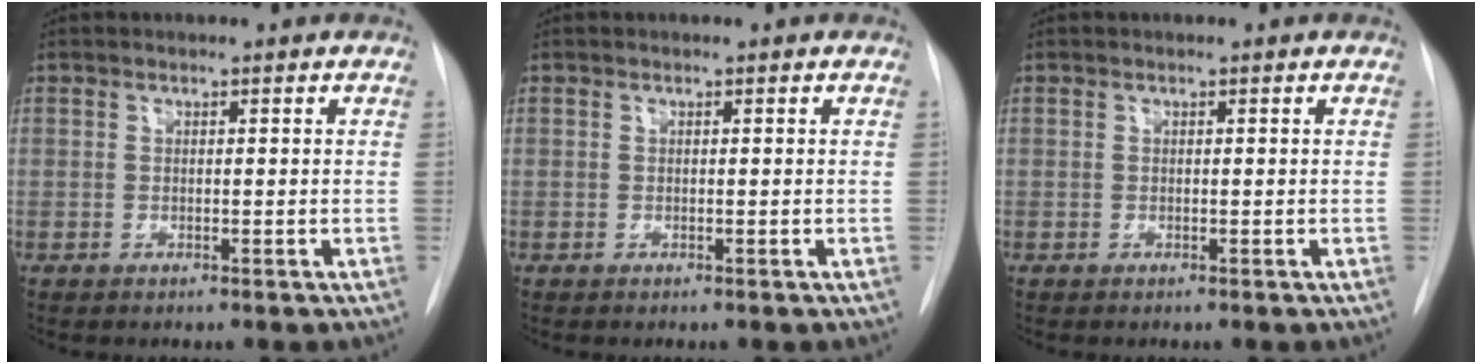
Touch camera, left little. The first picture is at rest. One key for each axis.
{"total": 0.0}
{"total": 0.0}